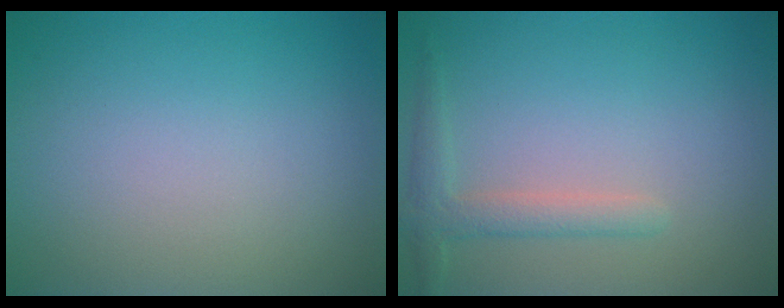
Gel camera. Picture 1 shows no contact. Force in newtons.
{"total": 2.3, "press": 2.3, "slide": 0.2}